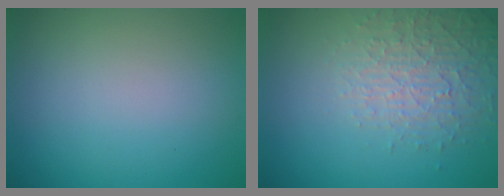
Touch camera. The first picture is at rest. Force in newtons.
{"total": 4.1, "press": 4.0, "slide": 0.9}